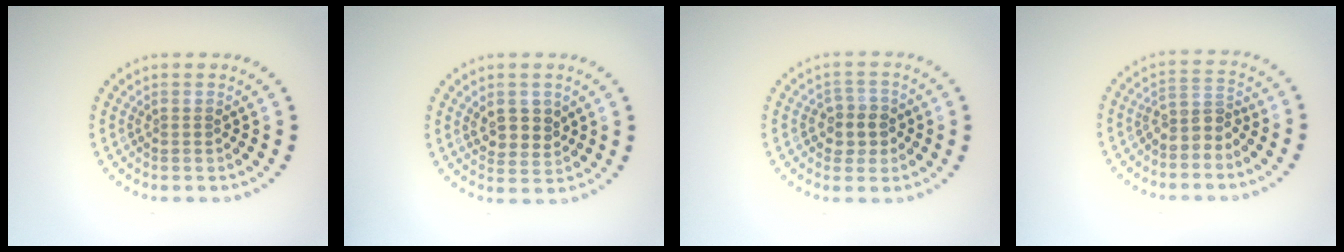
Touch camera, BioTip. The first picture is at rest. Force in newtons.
{"total": 2.8, "press": 2.7, "slide": 0.9}
{"total": 2.6, "press": 2.4, "slide": 1.0}
{"total": 2.5, "press": 1.9, "slide": 1.5}